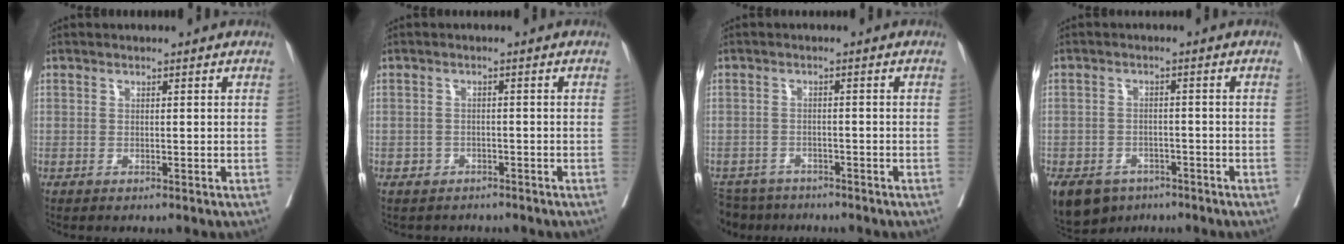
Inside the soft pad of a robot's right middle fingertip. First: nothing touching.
{"total": 2.8, "force": [-2.2, 1.7, 0.0], "torque": [-0.013, 0.004, -0.034]}
{"total": 6.1, "force": [-5.5, 2.6, 0.5], "torque": [-0.004, -0.006, -0.088]}
{"total": 9.6, "force": [-6.3, 6.5, 3.3], "torque": [-0.076, -0.009, -0.093]}